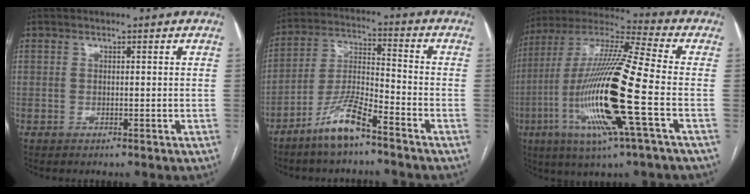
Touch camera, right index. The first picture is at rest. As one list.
[{"total": 9.2, "force": [-6.6, 1.3, 6.3], "torque": [-0.134, -0.014, -0.132]}, {"total": 20.7, "force": [-5.4, 0.7, 20.0], "torque": [-0.423, -0.021, -0.108]}]